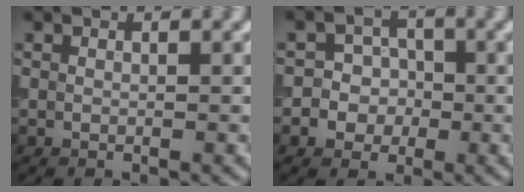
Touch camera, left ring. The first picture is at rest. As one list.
[{"total": 3.7, "force": [-0.9, 3.5, 0.9], "torque": [0.012, 0.016, -0.038]}]